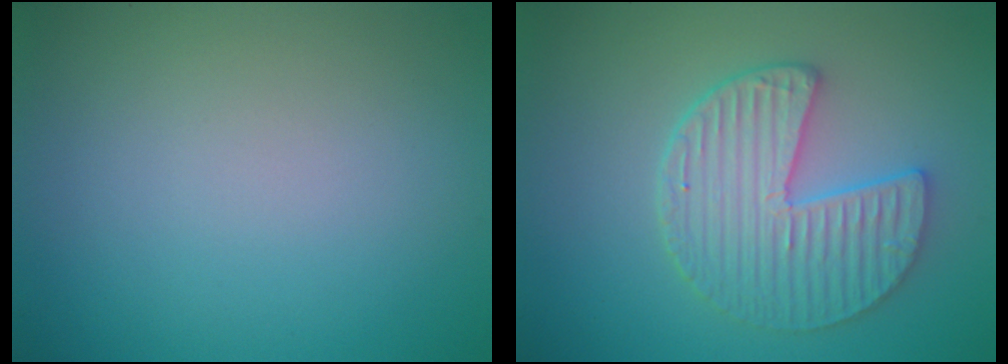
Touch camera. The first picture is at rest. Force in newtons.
{"total": 4.9, "press": 4.2, "slide": 2.5}